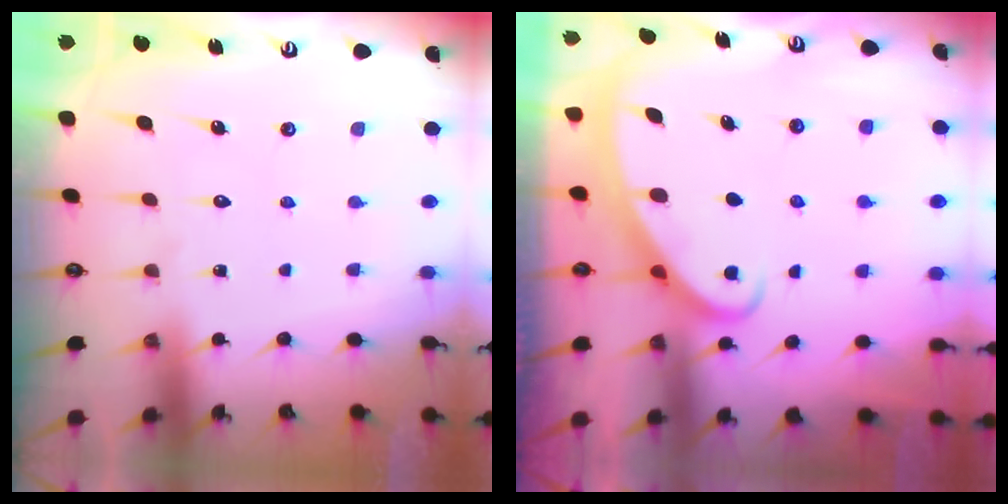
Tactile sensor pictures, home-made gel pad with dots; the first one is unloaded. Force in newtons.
{"total": 2.6, "press": 2.6, "slide": 0.4}